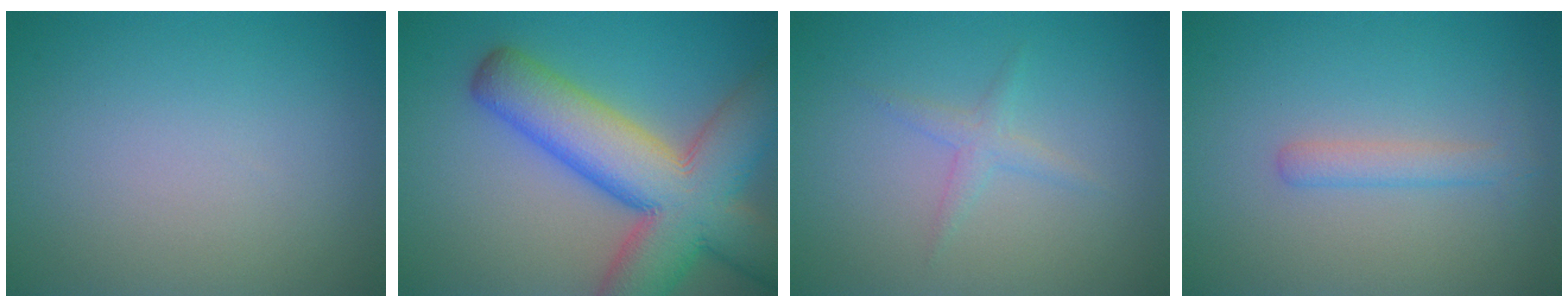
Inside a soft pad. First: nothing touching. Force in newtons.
{"total": 12.5, "press": 12.5, "slide": 0.6}
{"total": 1.3, "press": 1.3, "slide": 0.0}
{"total": 1.8, "press": 1.8, "slide": 0.1}